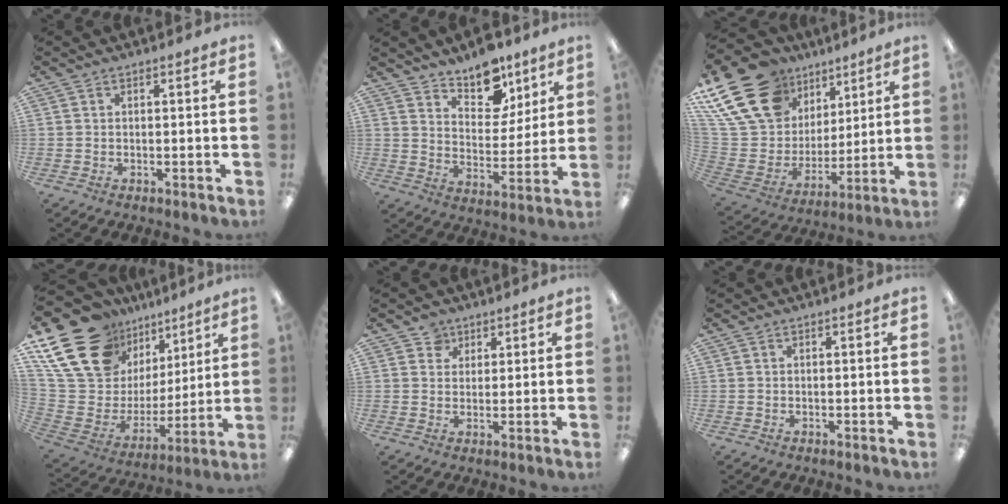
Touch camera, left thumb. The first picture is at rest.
{"total": 11.2, "force": [9.0, 5.6, 3.5], "torque": [-0.051, -0.062, 0.165]}
{"total": 25.2, "force": [14.3, 16.7, 12.2], "torque": [-0.250, -0.071, 0.282]}
{"total": 22.7, "force": [14.6, 14.2, 10.1], "torque": [-0.213, -0.085, 0.286]}
{"total": 3.8, "force": [2.4, 2.9, 0.2], "torque": [0.000, -0.004, 0.043]}
{"total": 0.0}